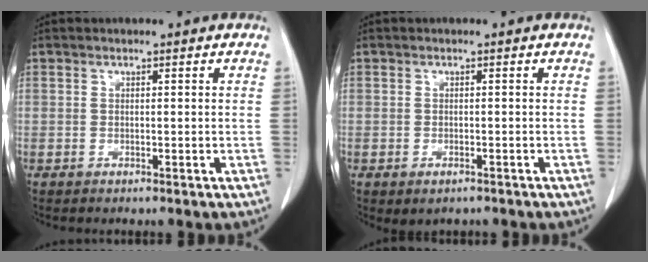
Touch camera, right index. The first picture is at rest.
{"total": 1.7, "force": [-1.1, 0.9, 1.0], "torque": [-0.016, -0.001, -0.005]}